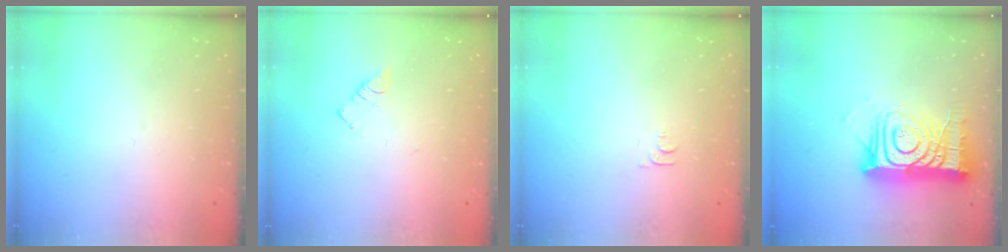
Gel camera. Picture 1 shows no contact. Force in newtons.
{"total": 2.7, "press": 2.7, "slide": 0.4}
{"total": 4.6, "press": 4.5, "slide": 0.7}
{"total": 17.6, "press": 17.5, "slide": 1.5}